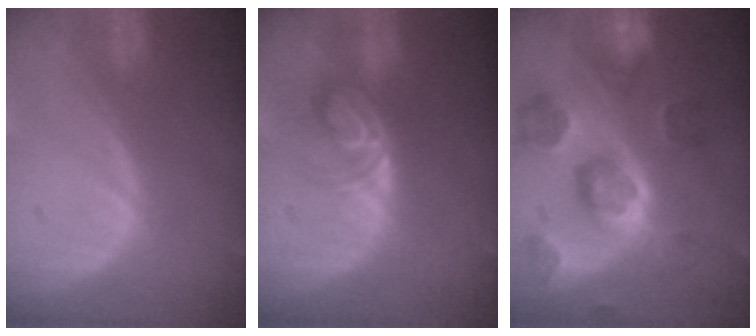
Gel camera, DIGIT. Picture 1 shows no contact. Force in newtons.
{"total": 5.7, "press": 4.8, "slide": 3.1}
{"total": 10.9, "press": 9.7, "slide": 4.9}